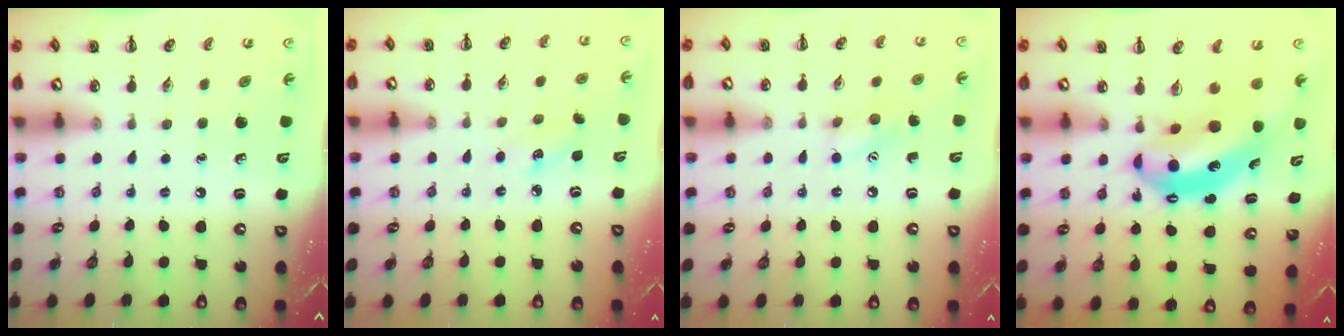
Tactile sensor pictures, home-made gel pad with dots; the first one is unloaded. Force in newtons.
{"total": 3.8, "press": 3.6, "slide": 0.9}
{"total": 8.1, "press": 8.0, "slide": 1.5}
{"total": 8.5, "press": 8.2, "slide": 2.2}